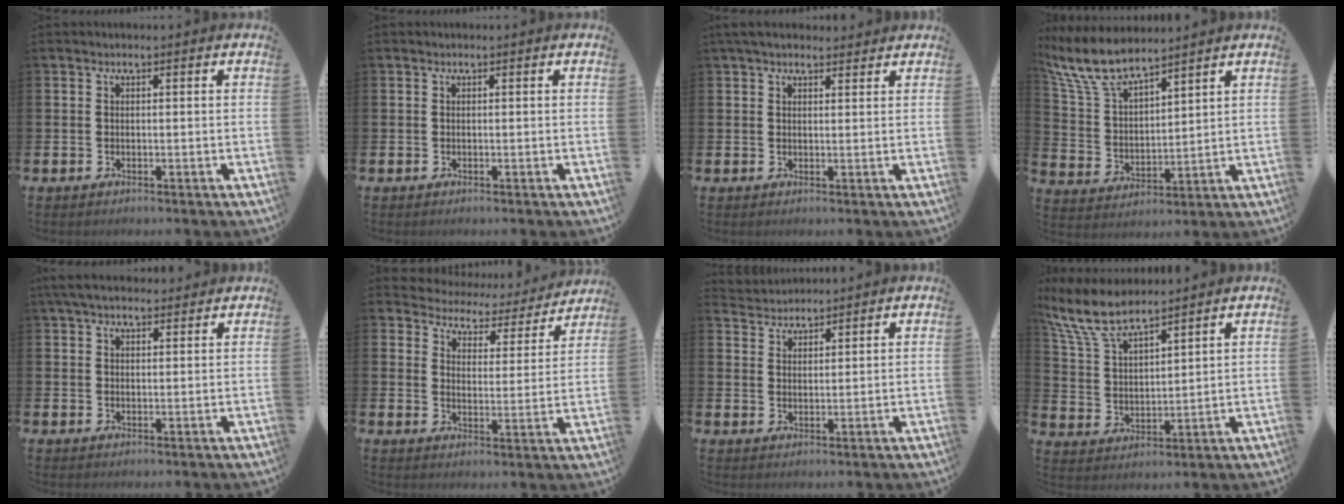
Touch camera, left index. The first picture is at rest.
{"total": 0.0}
{"total": 4.1, "force": [3.7, 1.5, 1.0], "torque": [-0.020, -0.011, 0.068]}
{"total": 8.8, "force": [7.9, 1.9, 3.3], "torque": [-0.100, -0.031, 0.147]}
{"total": 4.4, "force": [3.8, 1.5, 1.5], "torque": [-0.038, -0.007, 0.072]}
{"total": 4.0, "force": [3.7, 1.6, -0.1], "torque": [-0.021, -0.035, 0.056]}
{"total": 3.3, "force": [3.2, 0.8, -0.5], "torque": [-0.008, -0.010, 0.060]}
{"total": 8.4, "force": [7.5, 1.8, 3.4], "torque": [-0.099, -0.028, 0.138]}